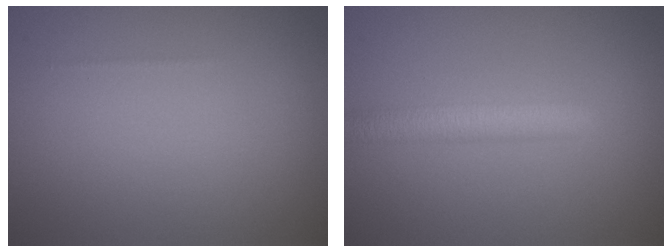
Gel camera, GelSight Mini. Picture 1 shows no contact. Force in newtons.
{"total": 3.3, "press": 3.2, "slide": 0.1}